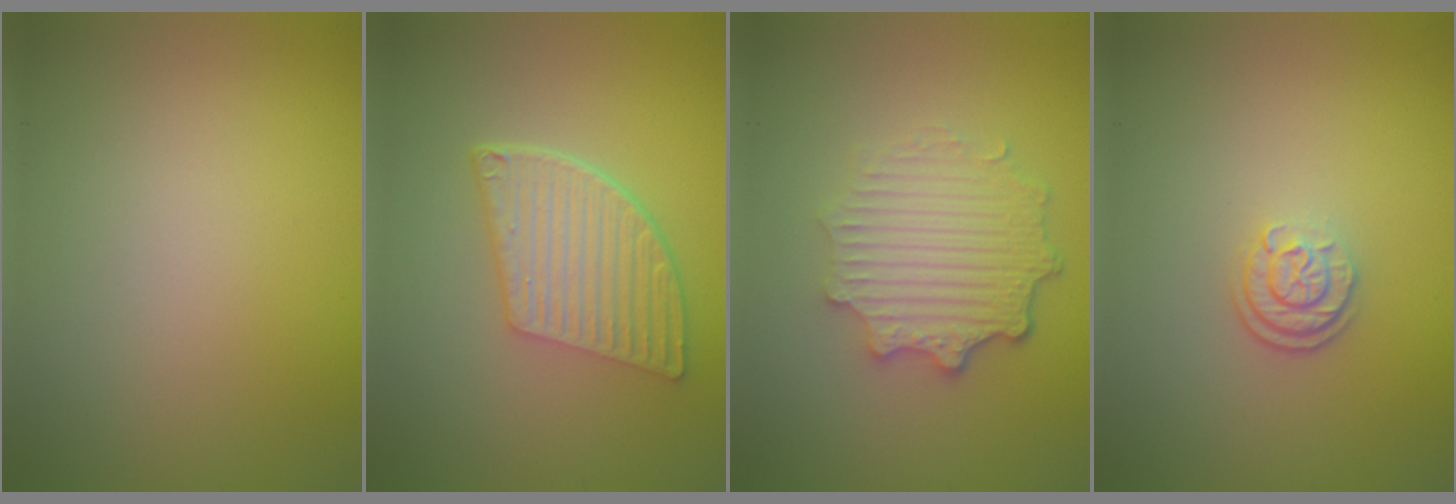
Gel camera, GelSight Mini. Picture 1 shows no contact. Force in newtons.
{"total": 5.9, "press": 4.3, "slide": 4.0}
{"total": 4.7, "press": 3.7, "slide": 2.9}
{"total": 2.2, "press": 1.8, "slide": 1.3}